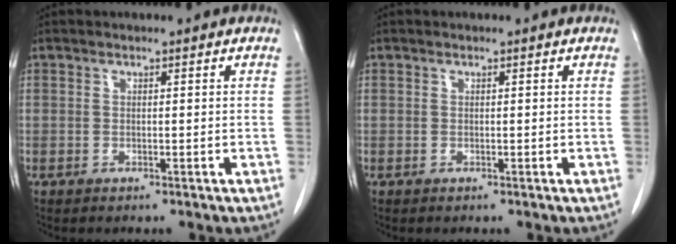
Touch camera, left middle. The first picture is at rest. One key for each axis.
{"total": 0.0}